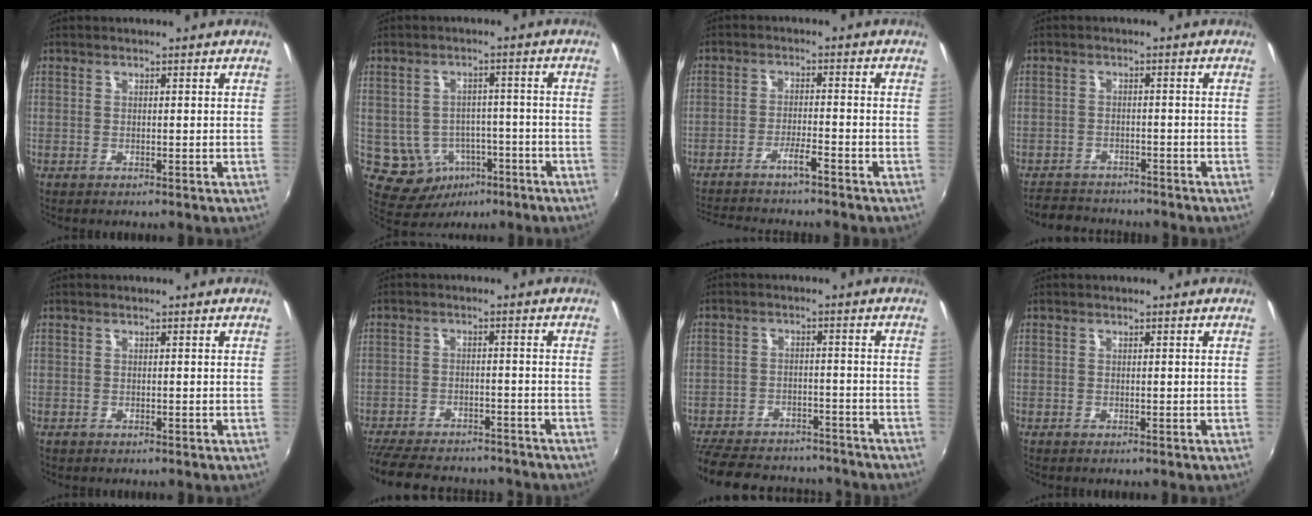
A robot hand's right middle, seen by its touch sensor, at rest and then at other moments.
{"total": 9.1, "force": [-3.7, 7.5, 3.5], "torque": [-0.085, 0.012, -0.028]}
{"total": 7.3, "force": [-6.5, -0.3, 3.3], "torque": [-0.076, 0.001, -0.106]}
{"total": 6.3, "force": [-5.8, 2.1, 1.0], "torque": [-0.043, 0.005, -0.093]}
{"total": 0.0}
{"total": 17.7, "force": [-15.1, 5.8, 7.1], "torque": [-0.162, -0.010, -0.213]}
{"total": 20.9, "force": [-17.5, 8.4, 7.9], "torque": [-0.191, 0.013, -0.239]}
{"total": 0.0}